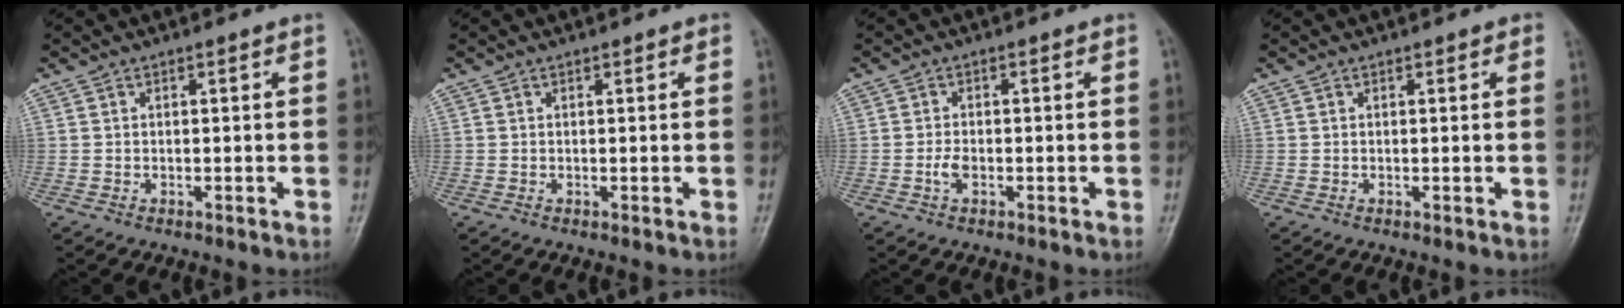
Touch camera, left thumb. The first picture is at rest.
{"total": 0.6, "force": [0.4, 0.3, 0.4], "torque": [-0.006, -0.001, 0.001]}
{"total": 2.1, "force": [-0.7, 1.1, 1.6], "torque": [-0.031, 0.003, -0.015]}
{"total": 1.0, "force": [0.6, 0.5, 0.7], "torque": [-0.005, -0.001, 0.002]}